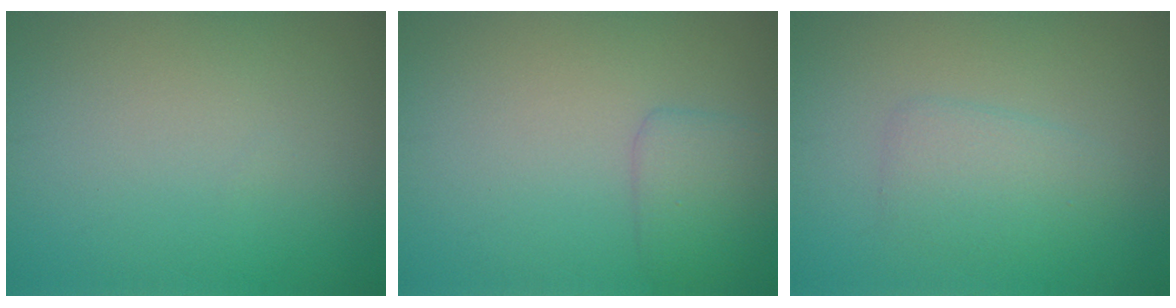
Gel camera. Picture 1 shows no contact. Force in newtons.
{"total": 2.3, "press": 2.3, "slide": 0.1}
{"total": 2.3, "press": 2.3, "slide": 0.1}